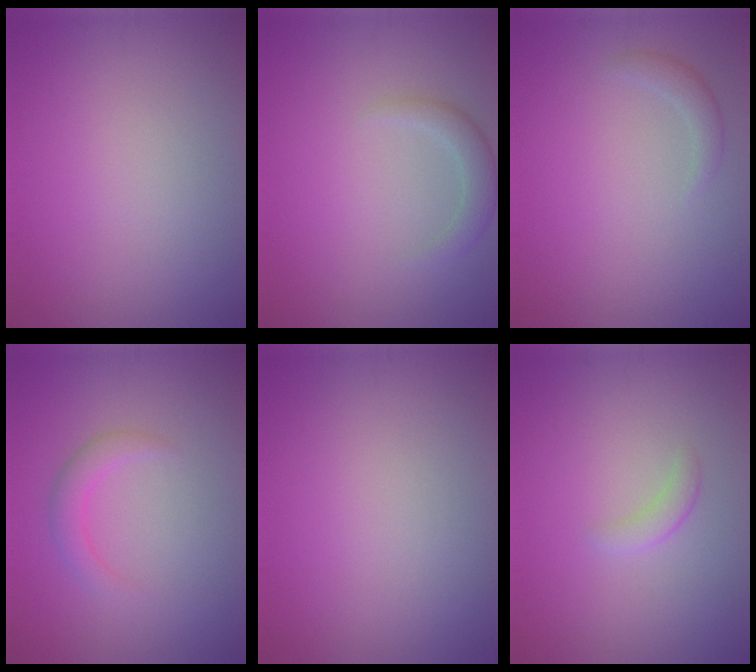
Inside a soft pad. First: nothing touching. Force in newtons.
{"total": 1.9, "press": 1.9, "slide": 0.1}
{"total": 1.2, "press": 1.2, "slide": 0.1}
{"total": 2.0, "press": 2.0, "slide": 0.1}
{"total": 0.0}
{"total": 1.2, "press": 1.2, "slide": 0.1}